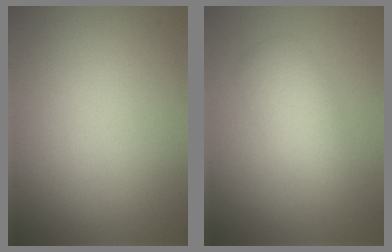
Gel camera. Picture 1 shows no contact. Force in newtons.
{"total": 2.7, "press": 2.7, "slide": 0.1}